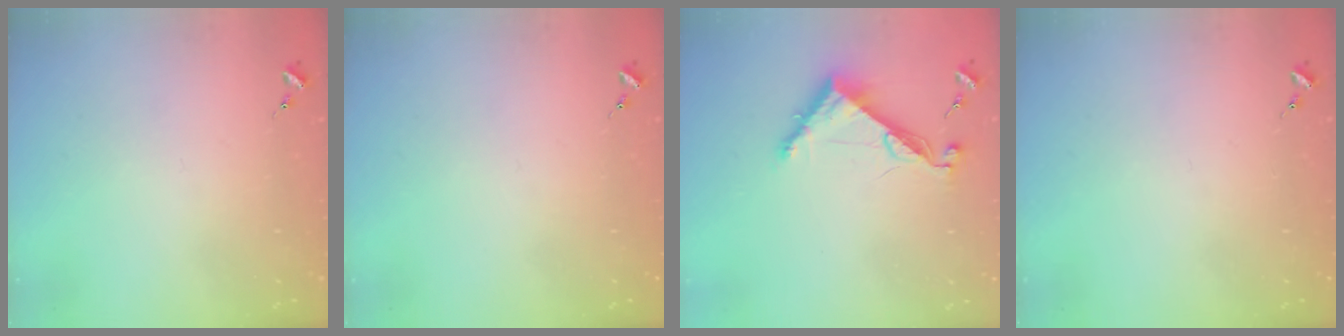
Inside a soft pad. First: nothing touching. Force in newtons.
{"total": 0.0}
{"total": 8.2, "press": 8.2, "slide": 0.2}
{"total": 0.0}